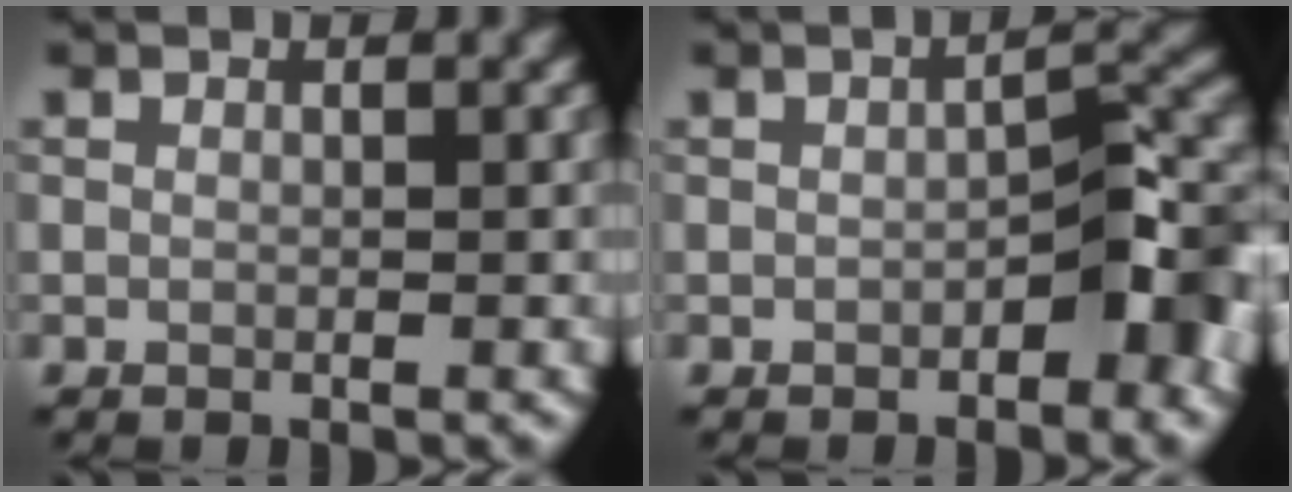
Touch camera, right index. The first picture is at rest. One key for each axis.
{"total": 4.3, "fx": -1.6, "fy": 1.3, "fz": 3.7, "tx": -0.045, "ty": 0.018, "tz": -0.028}